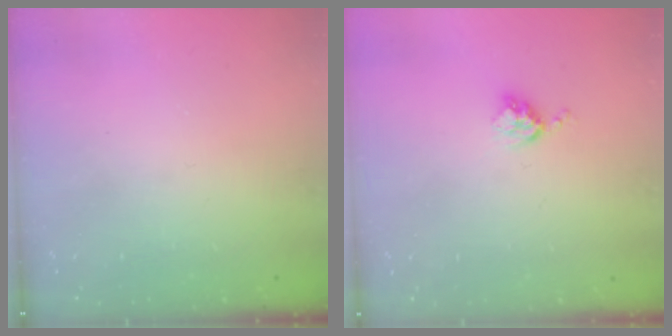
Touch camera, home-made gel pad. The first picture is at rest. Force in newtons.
{"total": 3.6, "press": 3.6, "slide": 0.6}